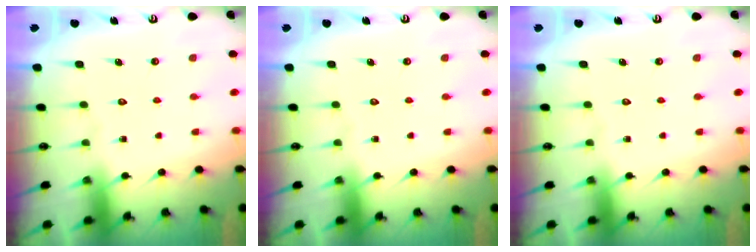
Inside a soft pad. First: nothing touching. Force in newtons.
{"total": 0.0}
{"total": 0.0}